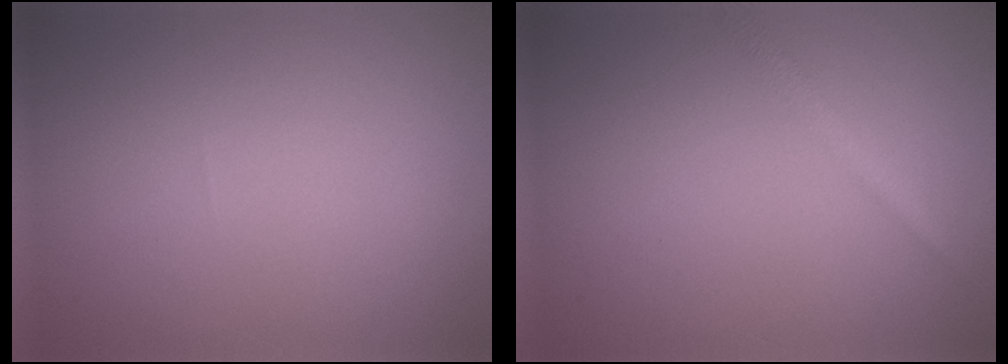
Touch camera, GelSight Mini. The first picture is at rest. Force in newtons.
{"total": 1.4, "press": 1.4, "slide": 0.1}